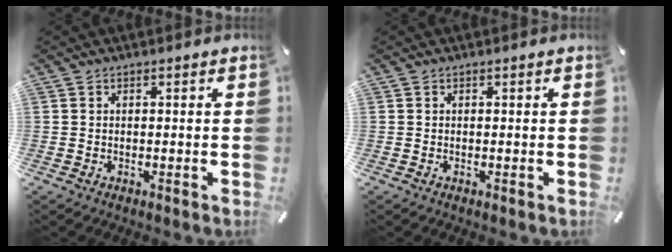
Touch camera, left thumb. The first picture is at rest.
{"total": 0.0}